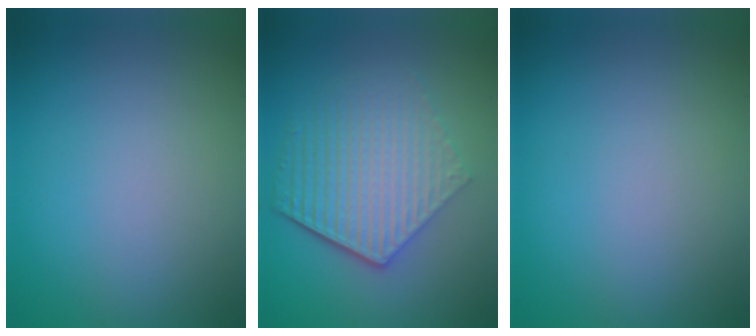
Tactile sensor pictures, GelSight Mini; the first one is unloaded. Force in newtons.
{"total": 6.1, "press": 4.4, "slide": 4.2}
{"total": 0.0}